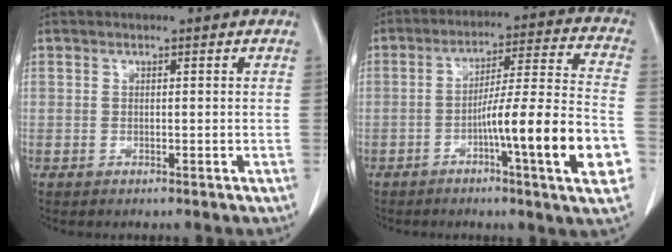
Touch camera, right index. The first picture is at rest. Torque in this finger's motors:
{"motor_torque": [1.63, -0.51, 0.86, 0.21]}